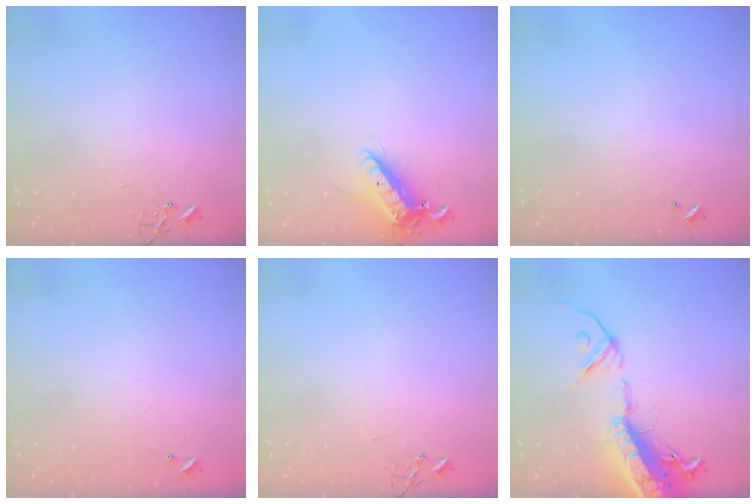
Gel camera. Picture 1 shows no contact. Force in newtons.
{"total": 13.1, "press": 12.9, "slide": 2.5}
{"total": 0.0}
{"total": 4.7, "press": 4.7, "slide": 0.4}
{"total": 0.0}
{"total": 21.7, "press": 21.1, "slide": 5.1}